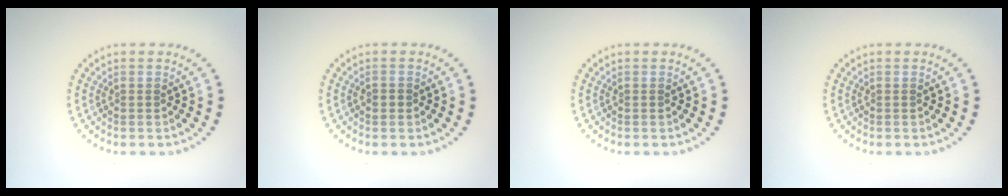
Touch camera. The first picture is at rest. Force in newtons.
{"total": 1.2, "press": 1.2, "slide": 0.1}
{"total": 0.0}
{"total": 0.0}